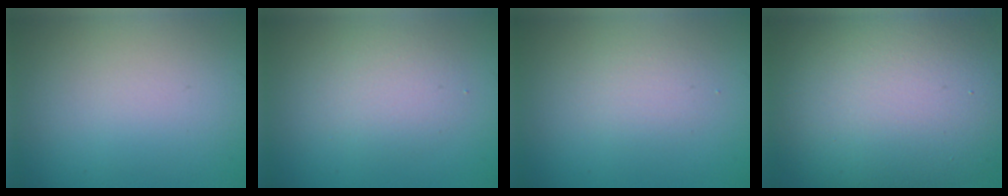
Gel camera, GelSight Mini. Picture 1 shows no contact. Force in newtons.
{"total": 2.5, "press": 2.5, "slide": 0.1}
{"total": 1.7, "press": 1.6, "slide": 0.1}
{"total": 15.2, "press": 15.2, "slide": 0.6}